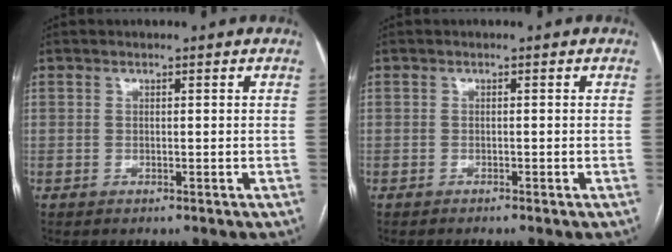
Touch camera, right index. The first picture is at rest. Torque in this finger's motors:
{"motor_torque": [-0.07, -0.20, -0.02, 0.01]}